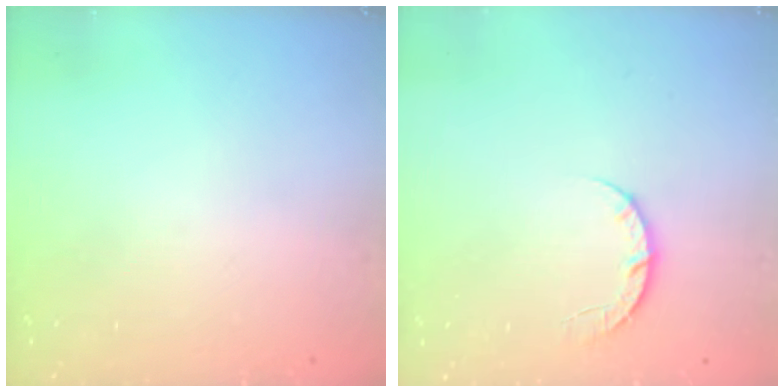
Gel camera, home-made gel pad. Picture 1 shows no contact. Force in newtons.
{"total": 5.1, "press": 5.1, "slide": 0.7}